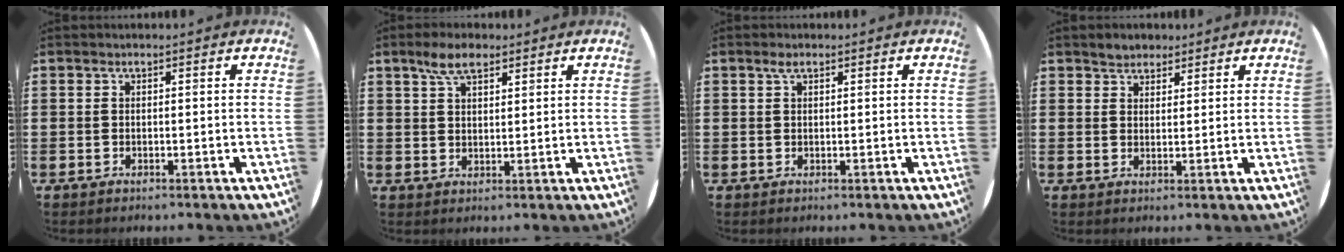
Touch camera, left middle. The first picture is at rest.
{"total": 4.7, "force": [3.3, 2.1, 2.7], "torque": [-0.051, 0.006, 0.058]}
{"total": 1.2, "force": [0.7, 0.6, 0.8], "torque": [-0.009, 0.002, 0.009]}
{"total": 2.4, "force": [2.2, 1.0, -0.1], "torque": [0.005, 0.003, 0.042]}